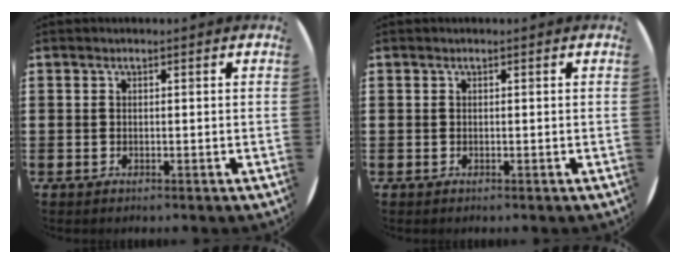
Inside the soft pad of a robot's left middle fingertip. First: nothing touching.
{"total": 0.0}